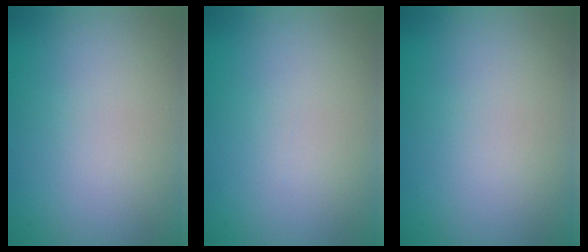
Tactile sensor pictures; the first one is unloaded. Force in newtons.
{"total": 0.0}
{"total": 0.0}